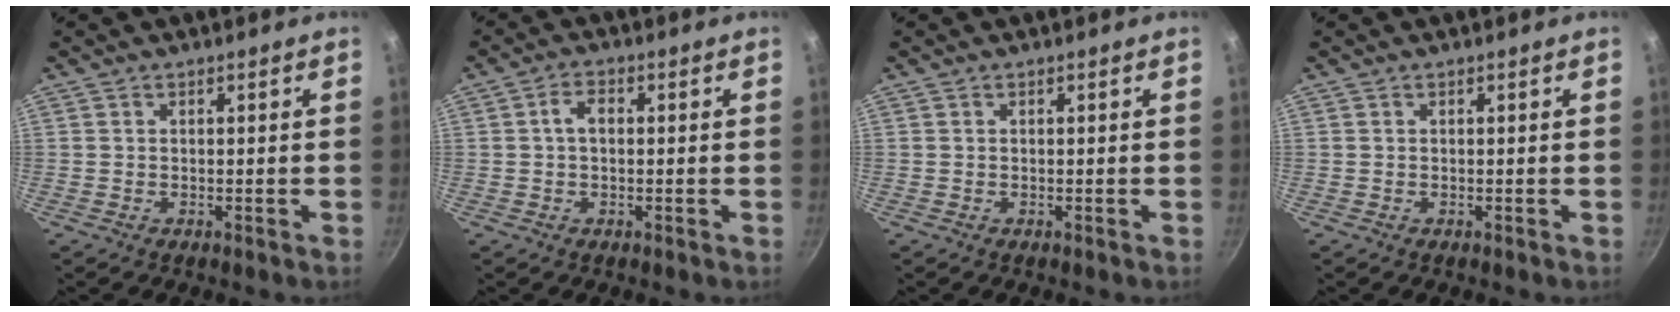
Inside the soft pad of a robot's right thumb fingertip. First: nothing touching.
{"total": 3.1, "force": [0.2, 1.9, 2.5], "torque": [-0.042, 0.012, 0.002]}
{"total": 0.0}
{"total": 0.0}